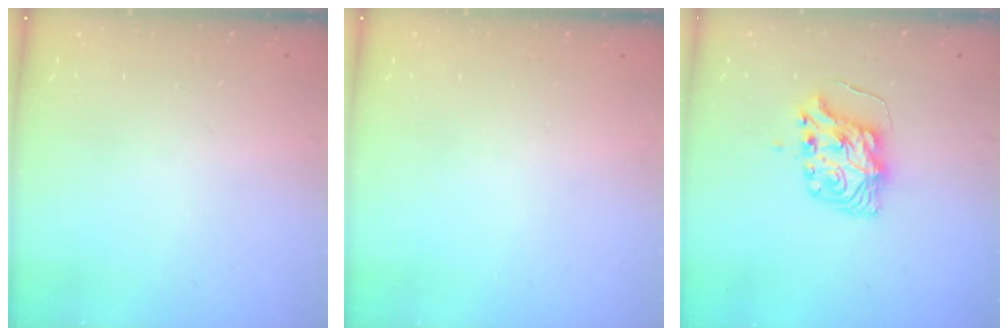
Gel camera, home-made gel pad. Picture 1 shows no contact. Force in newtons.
{"total": 0.0}
{"total": 8.4, "press": 8.3, "slide": 0.5}